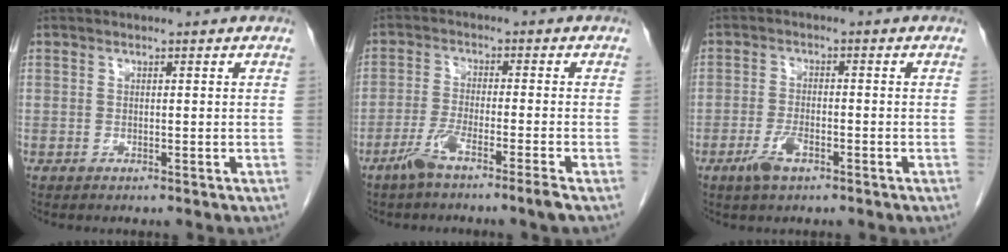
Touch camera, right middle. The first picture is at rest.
{"total": 5.4, "force": [-3.7, -0.6, 3.9], "torque": [-0.074, -0.008, -0.077]}
{"total": 3.7, "force": [-2.1, 1.2, 2.8], "torque": [-0.062, -0.001, -0.039]}